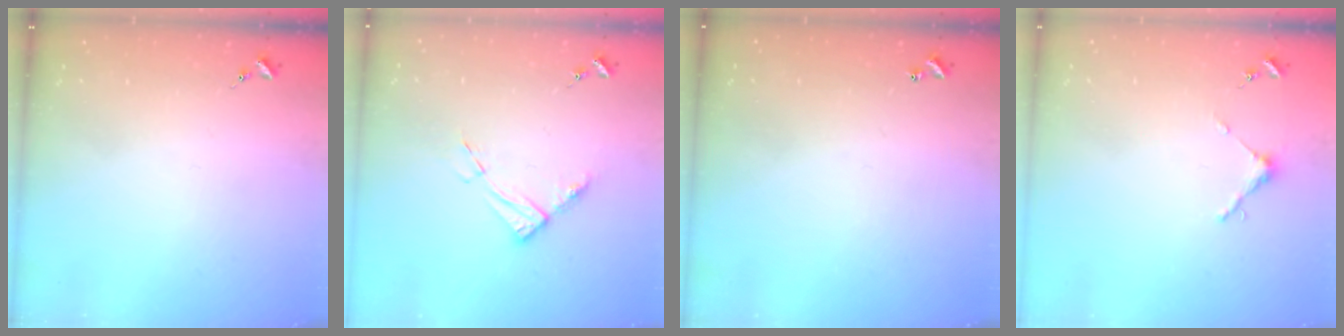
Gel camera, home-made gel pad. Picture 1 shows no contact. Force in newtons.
{"total": 8.7, "press": 8.6, "slide": 0.9}
{"total": 0.9, "press": 0.9, "slide": 0.2}
{"total": 3.7, "press": 3.7, "slide": 0.3}